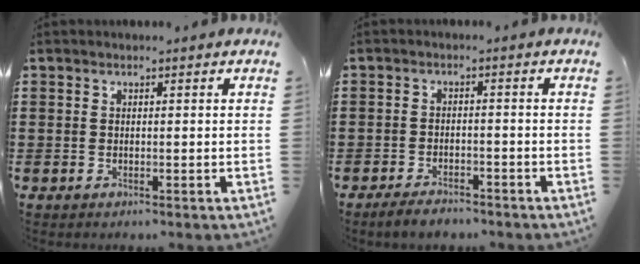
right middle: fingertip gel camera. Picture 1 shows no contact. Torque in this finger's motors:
{"motor_torque": [0.39, -0.36, 0.04, 0.08]}